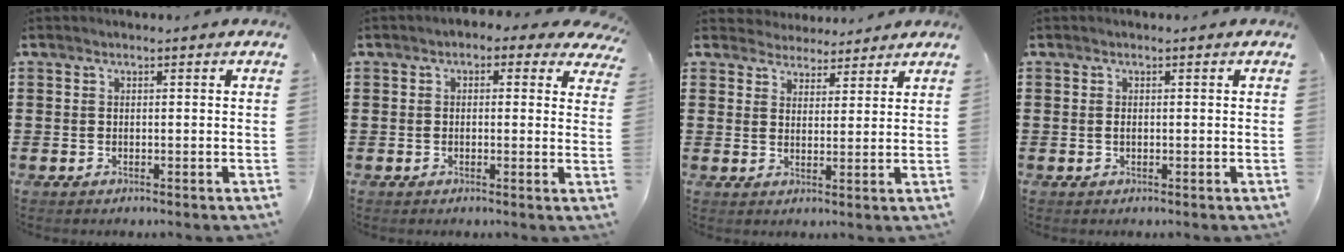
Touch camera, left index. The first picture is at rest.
{"total": 1.6, "force": [0.1, 1.2, 1.2], "torque": [-0.027, 0.010, -0.001]}
{"total": 3.3, "force": [3.0, 1.2, -0.3], "torque": [-0.008, -0.006, 0.057]}
{"total": 0.6, "force": [-0.1, 0.3, 0.5], "torque": [-0.014, -0.002, -0.002]}